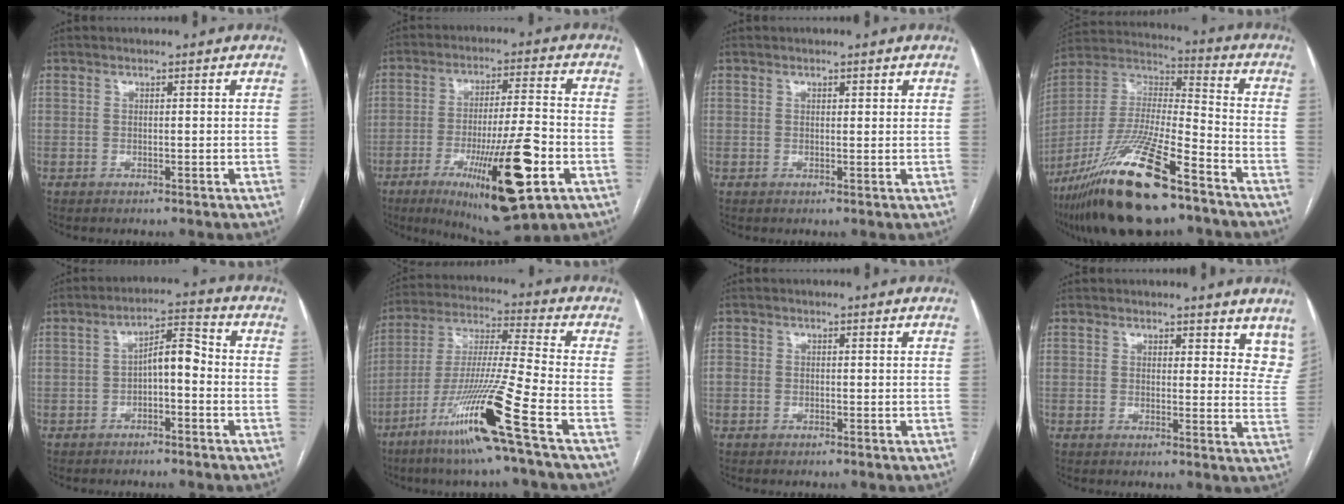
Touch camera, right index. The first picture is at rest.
{"total": 17.4, "force": [-6.9, 2.6, 15.7], "torque": [-0.247, -0.017, -0.099]}
{"total": 1.0, "force": [0.7, 0.5, 0.5], "torque": [-0.003, 0.001, 0.008]}
{"total": 22.9, "force": [-14.8, 4.4, 16.9], "torque": [-0.345, -0.033, -0.269]}
{"total": 5.3, "force": [-1.1, 1.8, 4.8], "torque": [-0.079, 0.029, -0.020]}
{"total": 16.8, "force": [-8.6, -2.0, 14.3], "torque": [-0.295, -0.036, -0.164]}
{"total": 1.6, "force": [-0.2, 1.5, 0.6], "torque": [-0.011, 0.011, -0.001]}
{"total": 8.9, "force": [7.6, 3.6, 2.8], "torque": [0.010, -0.025, 0.066]}